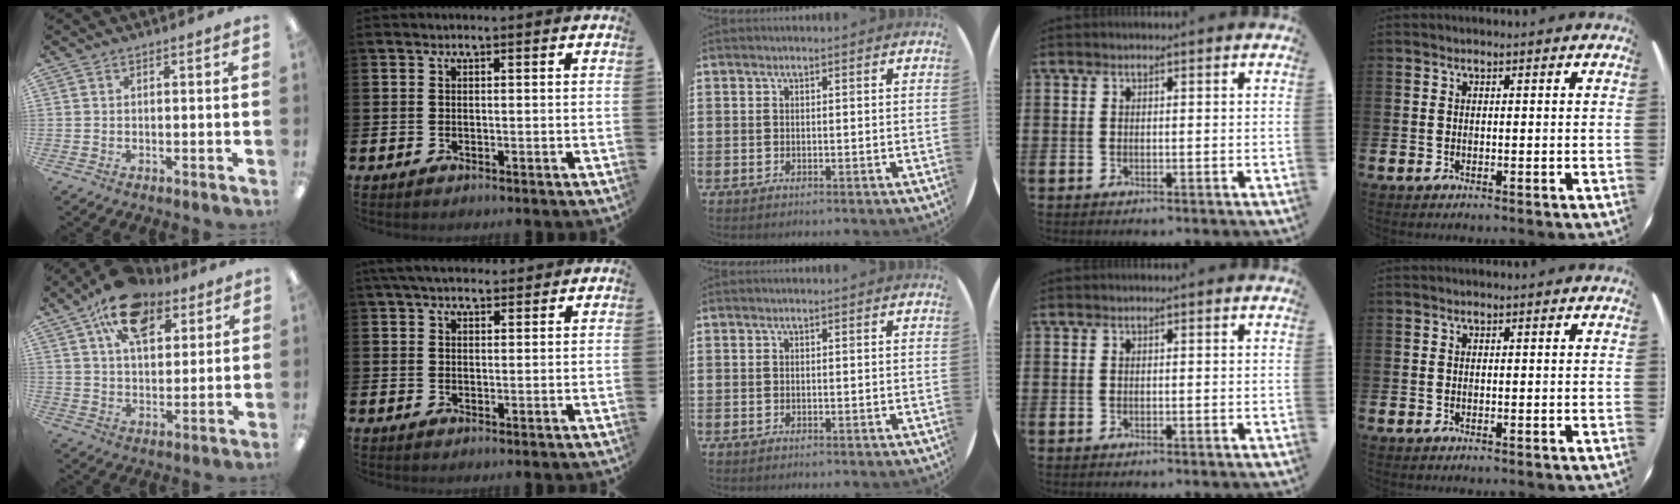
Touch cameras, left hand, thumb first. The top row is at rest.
{"thumb": {"total": 15.7, "force": [9.8, 8.5, 8.9], "torque": [-0.150, -0.035, 0.177]}, "index": {"total": 4.3, "force": [3.7, 1.6, 1.4], "torque": [-0.024, -0.012, 0.067]}}